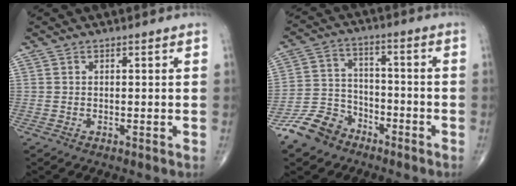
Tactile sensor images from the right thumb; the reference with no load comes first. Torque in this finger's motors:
{"motor_torque": [3.32, 0.84, 0.21, -0.68, 0.05]}